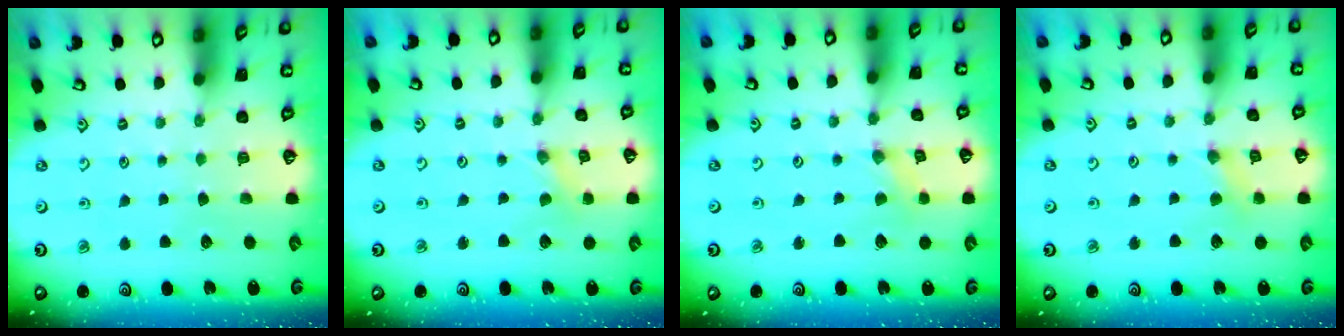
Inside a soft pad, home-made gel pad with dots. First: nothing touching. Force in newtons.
{"total": 0.0}
{"total": 0.0}
{"total": 2.4, "press": 2.4, "slide": 0.5}